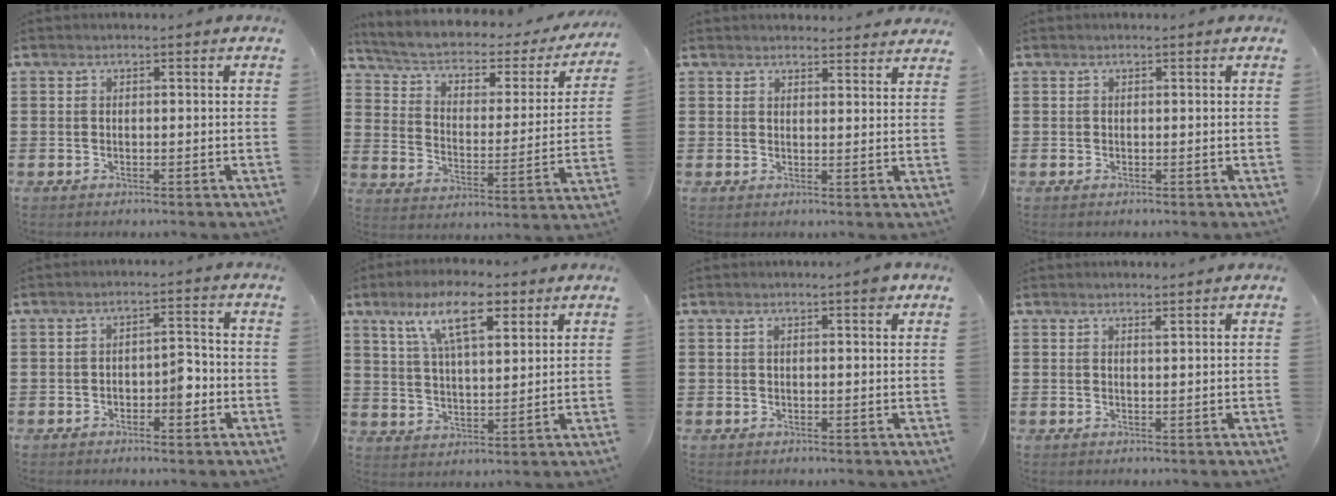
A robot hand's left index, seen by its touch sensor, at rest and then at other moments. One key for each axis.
{"total": 3.4, "fx": 1.4, "fy": 2.1, "fz": 2.3, "tx": -0.056, "ty": -0.013, "tz": 0.011}
{"total": 2.4, "fx": 2.4, "fy": 0.3, "fz": -0.2, "tx": 0.004, "ty": -0.010, "tz": 0.043}
{"total": 0.0}
{"total": 3.9, "fx": -1.4, "fy": 1.9, "fz": 3.1, "tx": -0.047, "ty": 0.003, "tz": -0.030}
{"total": 11.3, "fx": 6.8, "fy": 3.8, "fz": 8.2, "tx": -0.158, "ty": -0.004, "tz": 0.119}
{"total": 1.9, "fx": 1.2, "fy": 0.3, "fz": 1.4, "tx": -0.031, "ty": 0.003, "tz": 0.021}
{"total": 1.2, "fx": 1.1, "fy": 0.1, "fz": 0.5, "tx": -0.012, "ty": -0.001, "tz": 0.020}